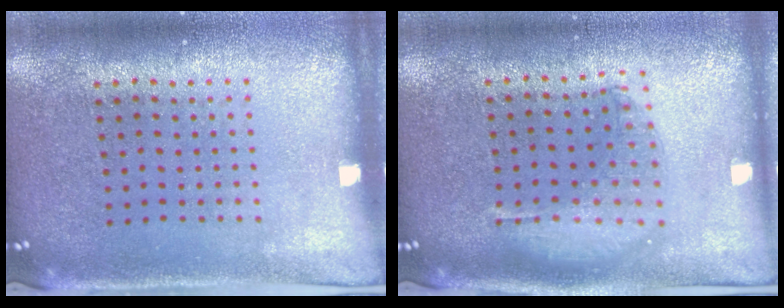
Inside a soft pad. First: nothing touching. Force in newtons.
{"total": 1.5, "press": 1.4, "slide": 0.7}